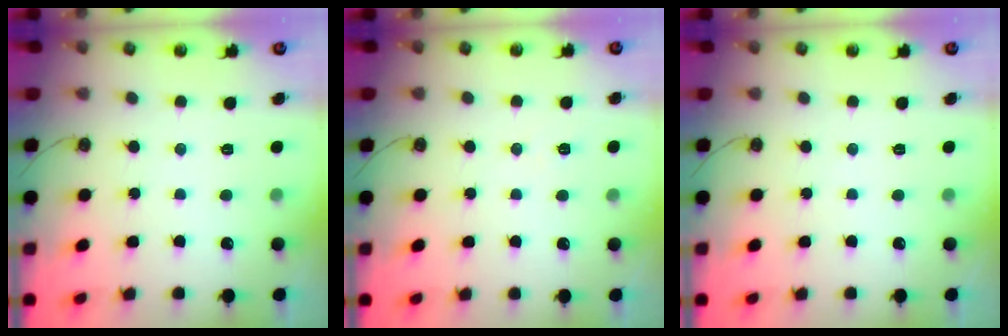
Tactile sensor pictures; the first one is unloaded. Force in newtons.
{"total": 6.3, "press": 4.6, "slide": 4.3}
{"total": 0.0}